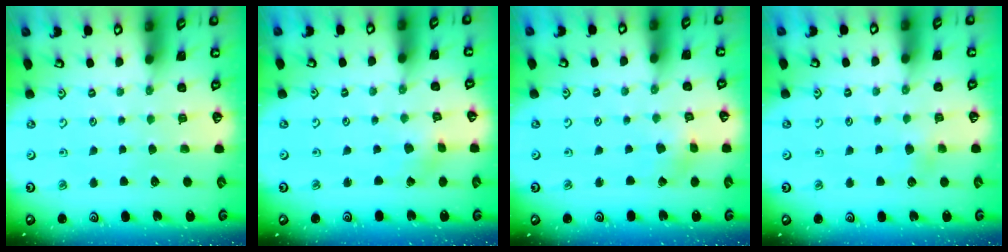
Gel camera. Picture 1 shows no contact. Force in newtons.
{"total": 1.1, "press": 1.0, "slide": 0.1}
{"total": 1.5, "press": 1.5, "slide": 0.0}
{"total": 2.6, "press": 2.6, "slide": 0.5}